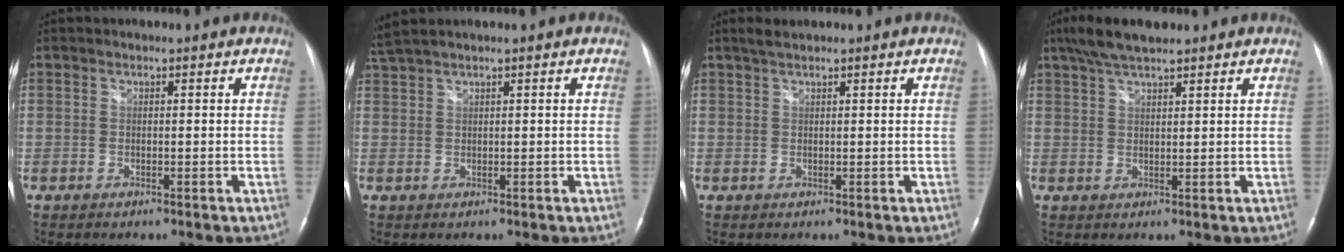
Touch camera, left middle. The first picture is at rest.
{"total": 3.7, "force": [3.1, -0.4, 2.0], "torque": [-0.047, 0.031, 0.065]}
{"total": 1.3, "force": [1.1, 0.1, 0.6], "torque": [-0.016, 0.009, 0.025]}
{"total": 6.3, "force": [5.0, 1.2, 3.7], "torque": [-0.074, 0.023, 0.092]}